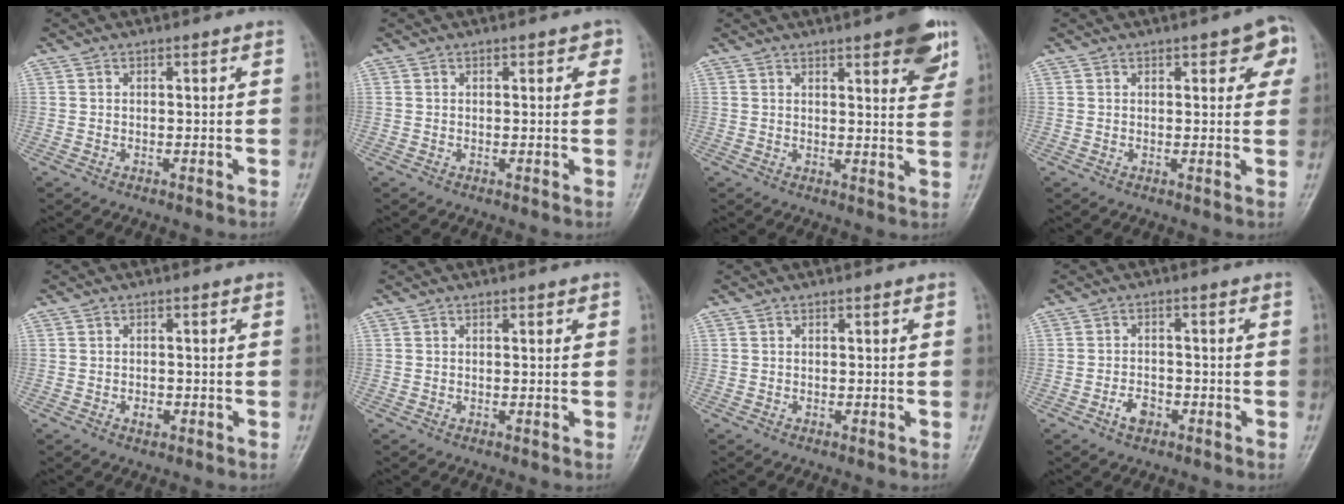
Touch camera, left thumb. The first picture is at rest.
{"total": 1.6, "force": [0.7, 1.1, 1.0], "torque": [0.006, 0.001, 0.004]}
{"total": 10.0, "force": [5.7, 2.8, 7.8], "torque": [-0.074, -0.023, 0.067]}
{"total": 5.6, "force": [2.4, 2.4, 4.4], "torque": [-0.026, -0.004, 0.019]}
{"total": 1.7, "force": [-0.6, 1.2, 1.0], "torque": [-0.010, 0.003, -0.009]}
{"total": 0.6, "force": [0.3, 0.3, 0.4], "torque": [-0.002, -0.001, 0.002]}
{"total": 0.0}
{"total": 3.3, "force": [-1.7, 2.1, 1.8], "torque": [-0.024, 0.012, -0.030]}